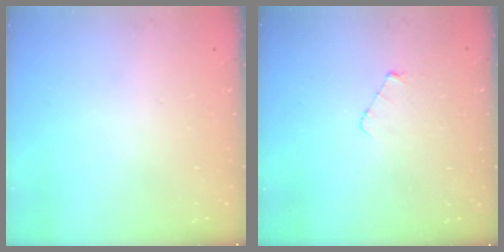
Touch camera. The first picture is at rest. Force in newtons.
{"total": 3.4, "press": 3.4, "slide": 0.3}